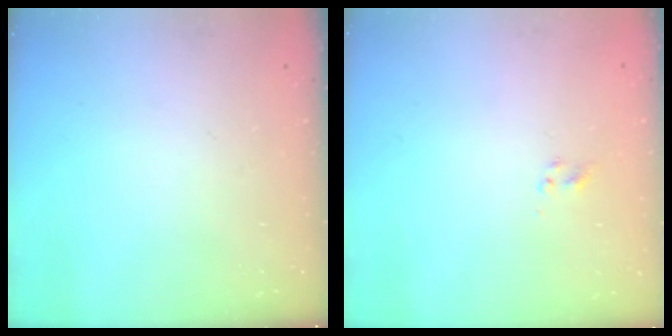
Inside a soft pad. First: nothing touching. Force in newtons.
{"total": 1.9, "press": 1.7, "slide": 0.9}